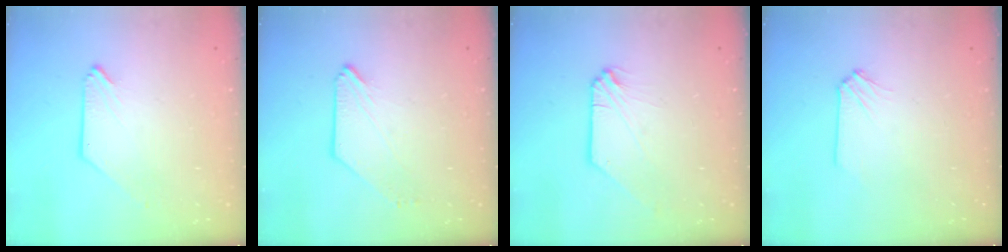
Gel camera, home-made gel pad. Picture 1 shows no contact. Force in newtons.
{"total": 1.1, "press": 1.0, "slide": 0.4}
{"total": 0.7, "press": 0.6, "slide": 0.3}
{"total": 0.0}